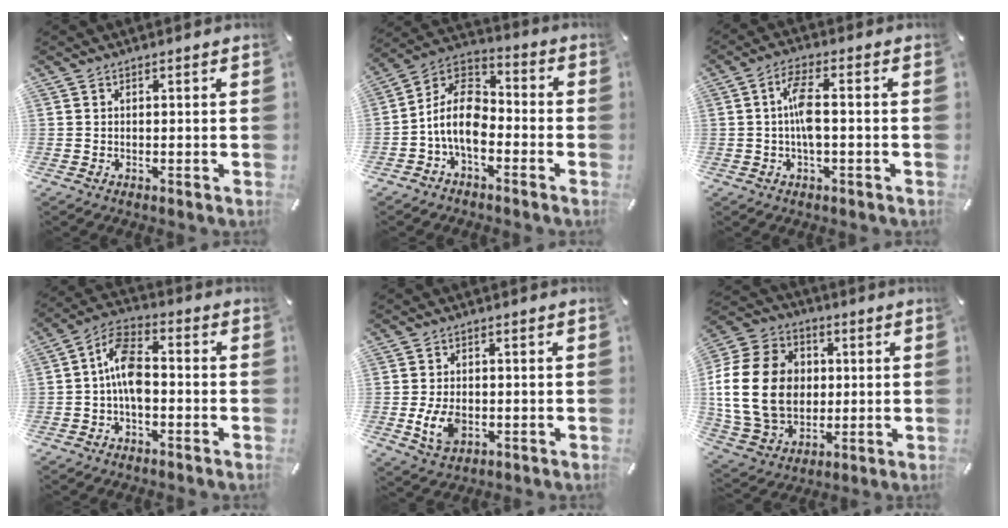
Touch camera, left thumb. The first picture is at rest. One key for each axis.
{"total": 12.4, "fx": -4.7, "fy": 7.6, "fz": 8.6, "tx": -0.189, "ty": 0.018, "tz": -0.091}
{"total": 6.6, "fx": -0.4, "fy": 2.0, "fz": 6.3, "tx": -0.135, "ty": 0.000, "tz": -0.015}
{"total": 9.6, "fx": -1.8, "fy": 5.4, "fz": 7.7, "tx": -0.161, "ty": 0.014, "tz": -0.032}
{"total": 6.8, "fx": -1.2, "fy": 4.7, "fz": 4.7, "tx": -0.104, "ty": -0.004, "tz": -0.025}
{"total": 21.2, "fx": 0.7, "fy": 16.9, "fz": 12.7, "tx": -0.267, "ty": 0.012, "tz": 0.014}